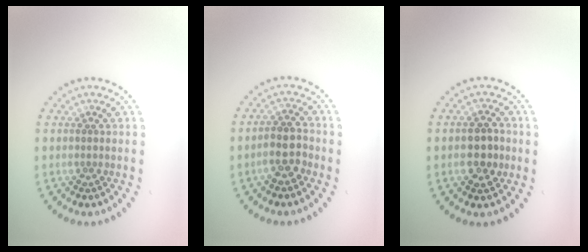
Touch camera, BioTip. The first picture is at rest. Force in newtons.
{"total": 2.7, "press": 2.5, "slide": 0.9}
{"total": 2.9, "press": 2.8, "slide": 0.4}